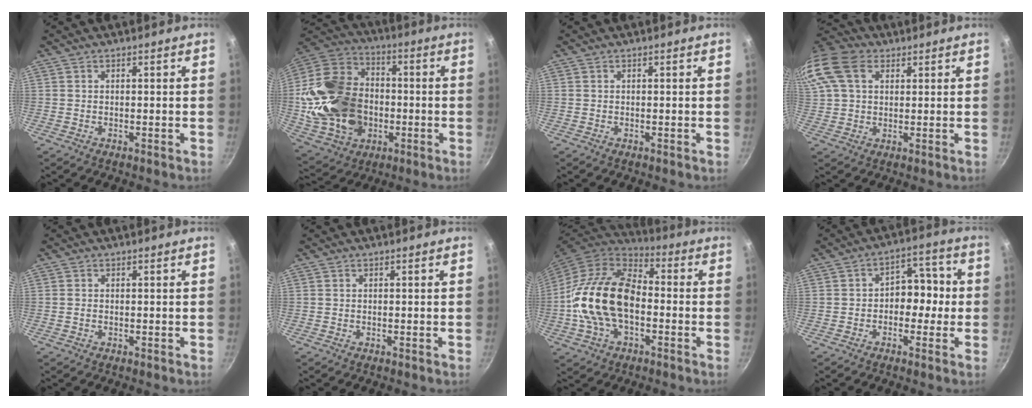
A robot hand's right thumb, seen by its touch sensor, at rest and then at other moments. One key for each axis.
{"total": 24.8, "fx": -2.1, "fy": 18.8, "fz": 16.0, "tx": -0.282, "ty": 0.042, "tz": -0.028}
{"total": 0.0}
{"total": 18.5, "fx": 6.9, "fy": 13.1, "fz": 11.1, "tx": -0.263, "ty": 0.040, "tz": 0.121}
{"total": 0.7, "fx": -0.1, "fy": 0.6, "fz": 0.4, "tx": -0.006, "ty": 0.002, "tz": -0.002}
{"total": 0.0}
{"total": 20.4, "fx": -2.2, "fy": 13.1, "fz": 15.5, "tx": -0.269, "ty": 0.038, "tz": -0.051}
{"total": 7.6, "fx": -0.8, "fy": 5.7, "fz": 5.1, "tx": -0.007, "ty": 0.033, "tz": -0.023}